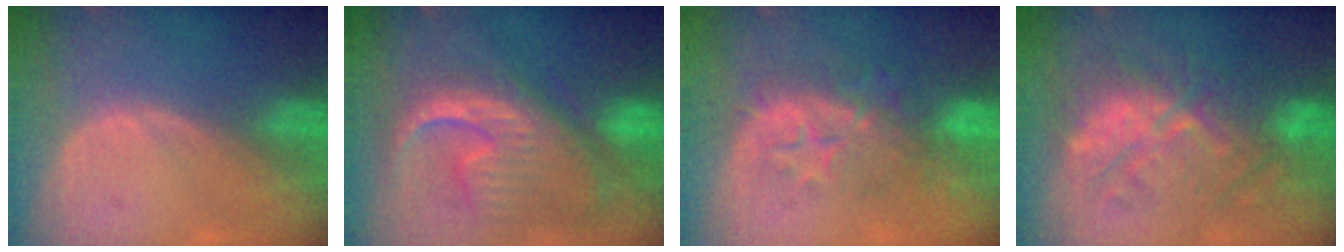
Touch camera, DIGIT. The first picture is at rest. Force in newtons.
{"total": 13.0, "press": 11.2, "slide": 6.6}
{"total": 8.2, "press": 8.1, "slide": 1.0}
{"total": 10.2, "press": 10.2, "slide": 0.3}